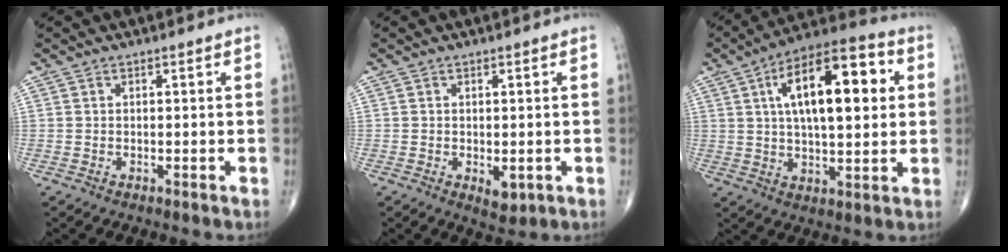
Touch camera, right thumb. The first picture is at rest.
{"total": 2.8, "force": [-0.6, 1.6, 2.2], "torque": [-0.025, -0.007, 0.000]}
{"total": 19.4, "force": [4.6, 8.2, 17.0], "torque": [-0.249, 0.014, 0.065]}